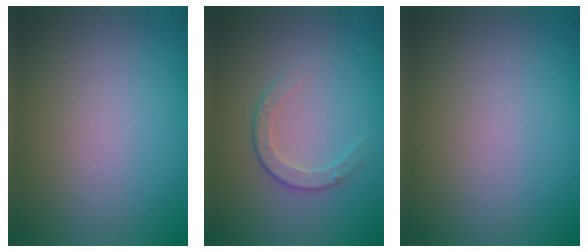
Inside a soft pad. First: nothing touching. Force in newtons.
{"total": 2.1, "press": 1.4, "slide": 1.5}
{"total": 0.0}